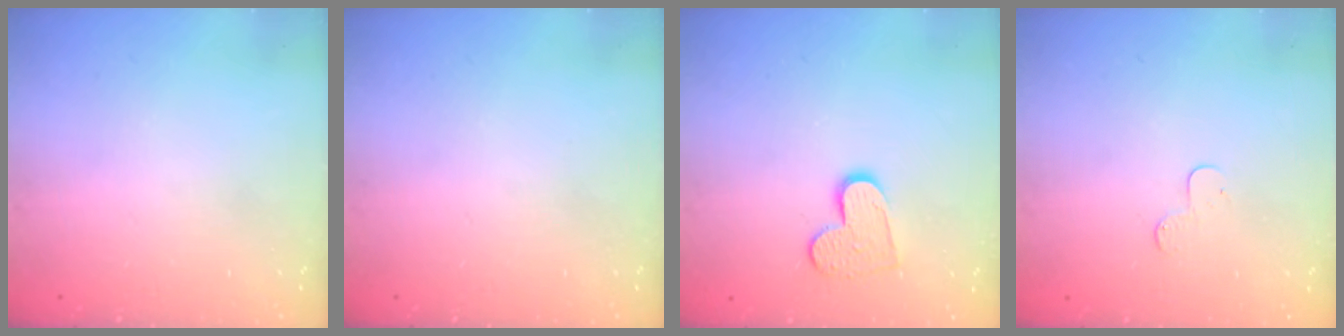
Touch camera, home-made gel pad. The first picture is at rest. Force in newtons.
{"total": 0.0}
{"total": 9.9, "press": 9.8, "slide": 0.7}
{"total": 3.8, "press": 3.7, "slide": 0.4}